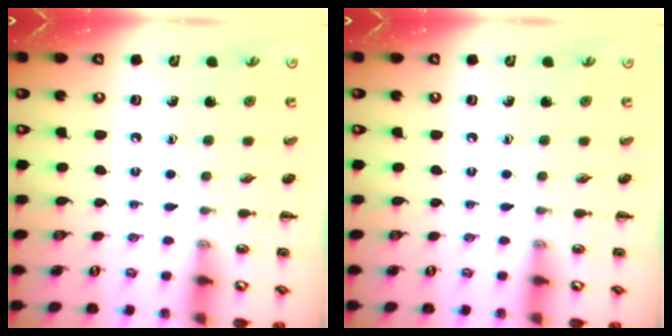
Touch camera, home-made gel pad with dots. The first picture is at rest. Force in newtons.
{"total": 0.0}